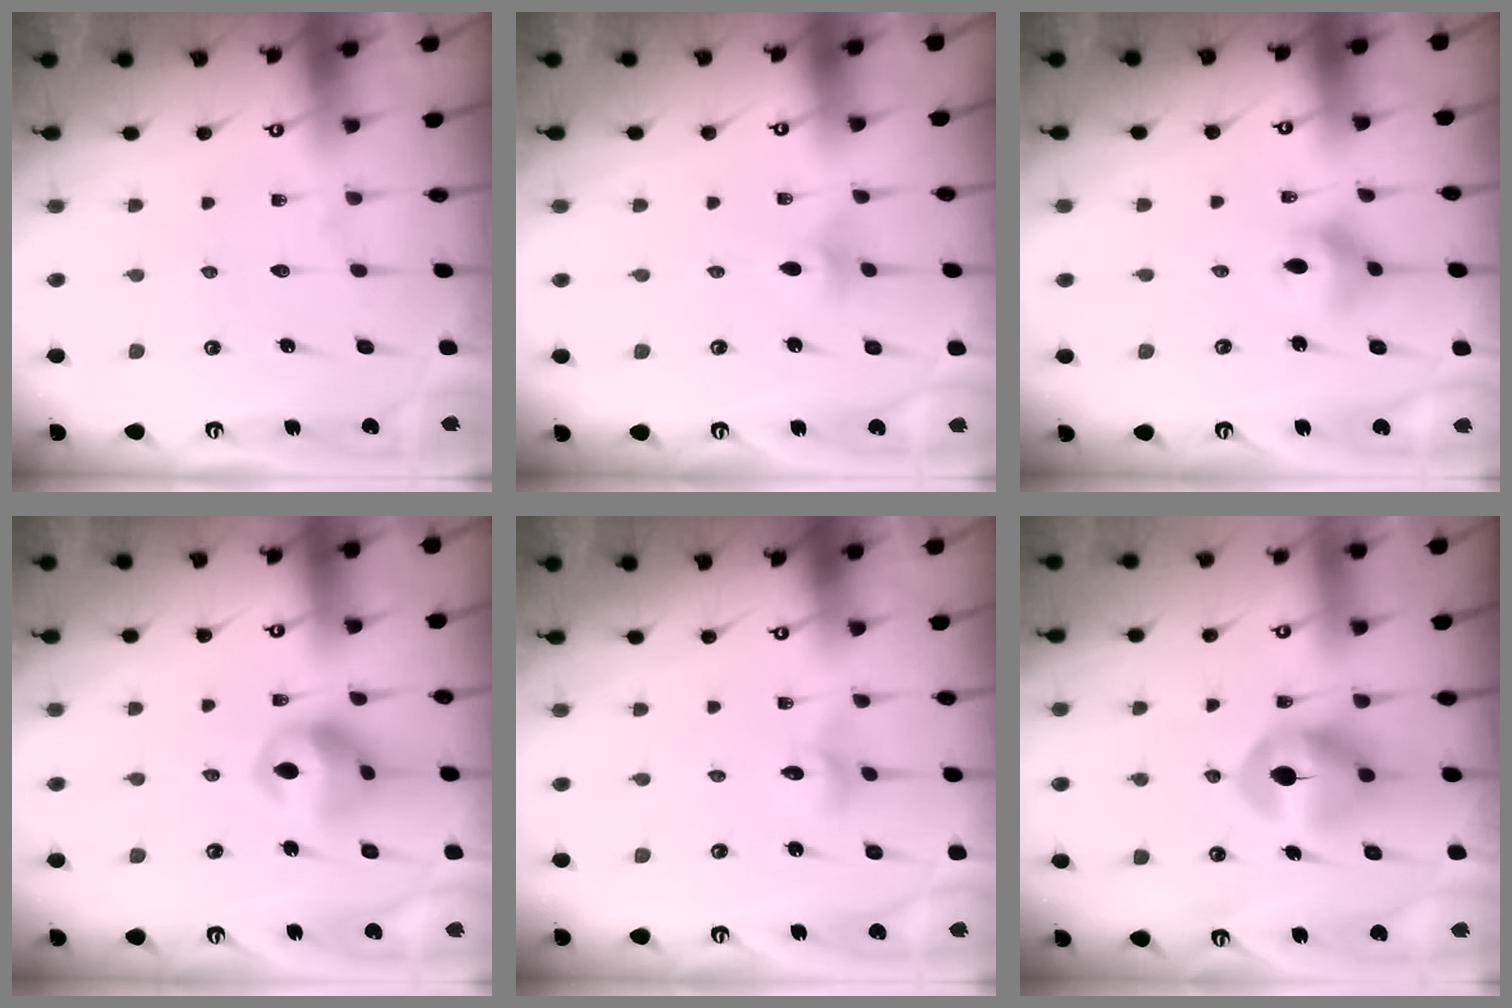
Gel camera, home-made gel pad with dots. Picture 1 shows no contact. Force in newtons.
{"total": 2.7, "press": 2.6, "slide": 0.5}
{"total": 7.5, "press": 7.0, "slide": 2.6}
{"total": 13.3, "press": 13.2, "slide": 2.0}
{"total": 2.8, "press": 2.8, "slide": 0.3}
{"total": 9.2, "press": 9.2, "slide": 1.1}